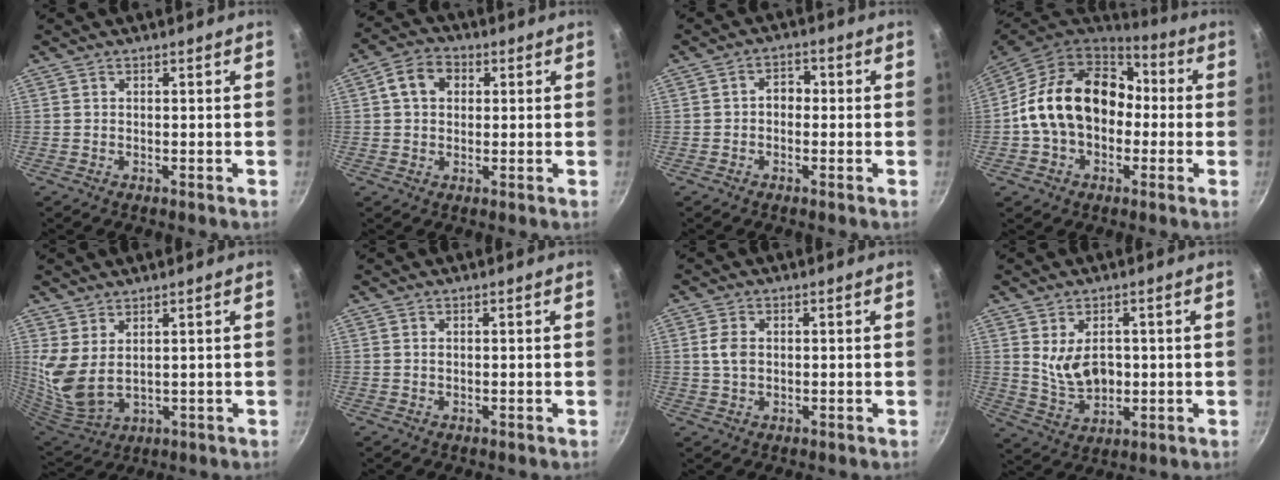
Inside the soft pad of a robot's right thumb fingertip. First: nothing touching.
{"total": 6.6, "force": [1.5, 5.1, 3.8], "torque": [-0.047, 0.012, 0.014]}
{"total": 3.2, "force": [-0.4, 2.4, 2.0], "torque": [-0.011, 0.013, -0.013]}
{"total": 19.8, "force": [0.0, 14.9, 13.0], "torque": [-0.199, 0.051, -0.004]}
{"total": 8.2, "force": [3.6, 4.3, 6.0], "torque": [-0.115, -0.042, 0.083]}
{"total": 0.6, "force": [0.2, 0.3, 0.4], "torque": [-0.009, 0.001, 0.004]}
{"total": 3.6, "force": [0.5, 2.5, 2.6], "torque": [-0.050, 0.002, 0.009]}
{"total": 8.7, "force": [1.0, 5.8, 6.4], "torque": [-0.091, -0.023, 0.033]}